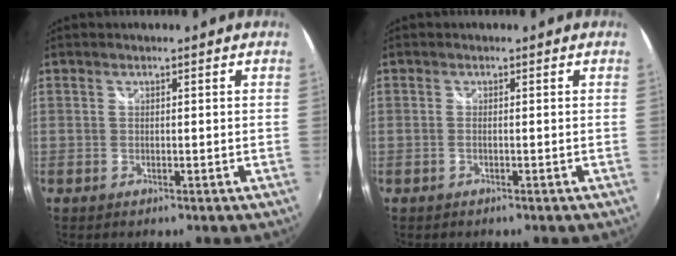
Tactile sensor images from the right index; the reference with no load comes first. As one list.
[{"total": 0.7, "force": [-0.3, 0.0, 0.7], "torque": [-0.012, -0.001, -0.007]}]